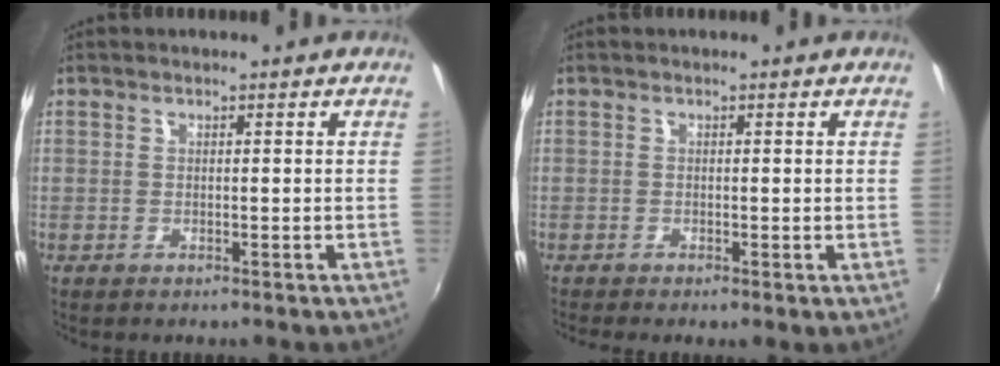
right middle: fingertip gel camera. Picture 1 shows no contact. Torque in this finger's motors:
{"motor_torque": [0.97, -1.17, 0.16, 0.06]}